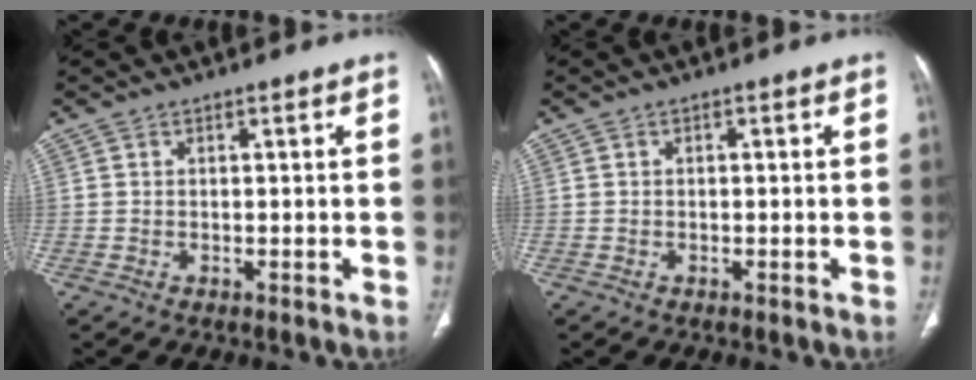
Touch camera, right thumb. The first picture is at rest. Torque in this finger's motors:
{"motor_torque": [-0.63, 0.33, -0.34, 0.39, -0.08]}